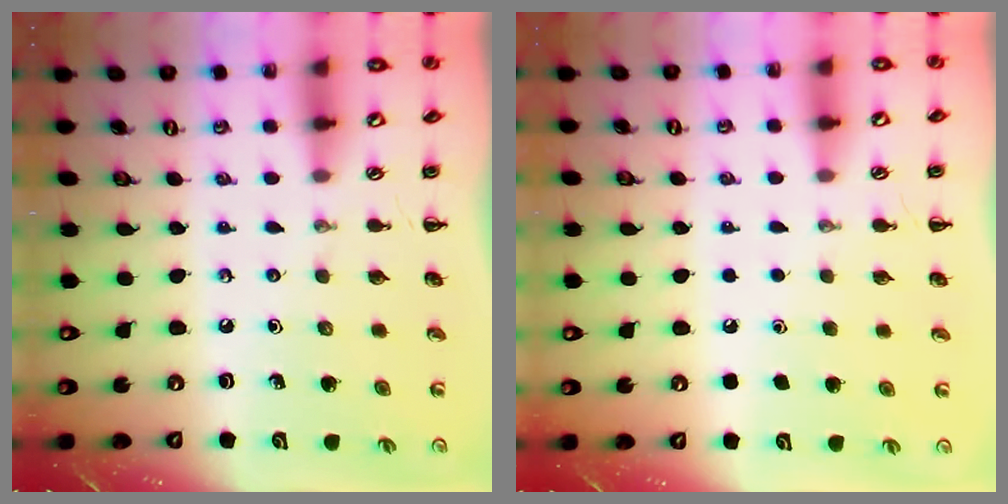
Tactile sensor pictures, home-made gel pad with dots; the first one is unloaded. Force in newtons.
{"total": 1.8, "press": 1.8, "slide": 0.1}